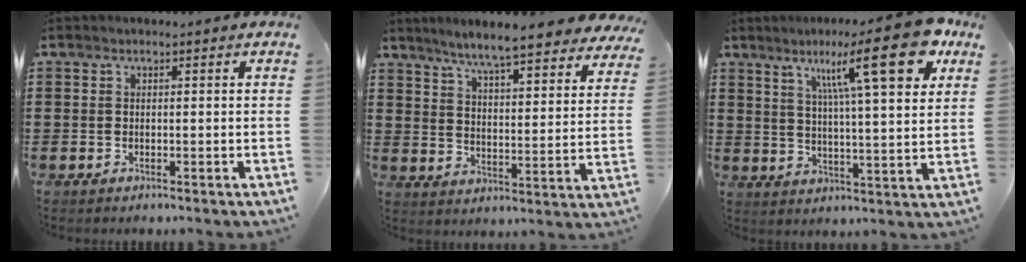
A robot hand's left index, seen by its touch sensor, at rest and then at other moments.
{"total": 6.8, "force": [6.2, -0.3, 2.7], "torque": [-0.081, -0.038, 0.103]}
{"total": 15.9, "force": [9.0, 2.7, 12.8], "torque": [-0.208, -0.027, 0.134]}